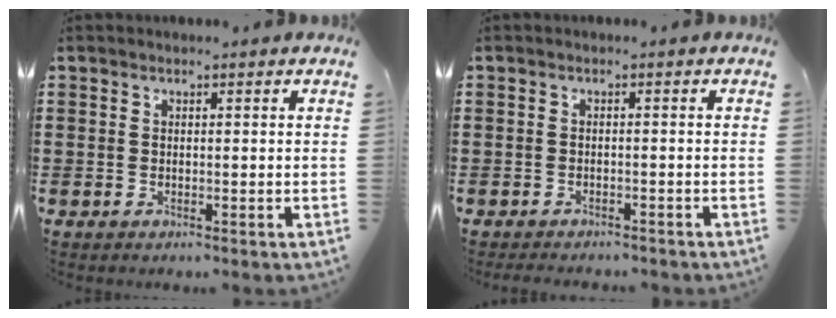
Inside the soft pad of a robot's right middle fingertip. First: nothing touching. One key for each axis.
{"total": 1.3, "fx": -1.3, "fy": 0.1, "fz": 0.0, "tx": -0.004, "ty": 0.000, "tz": -0.028}